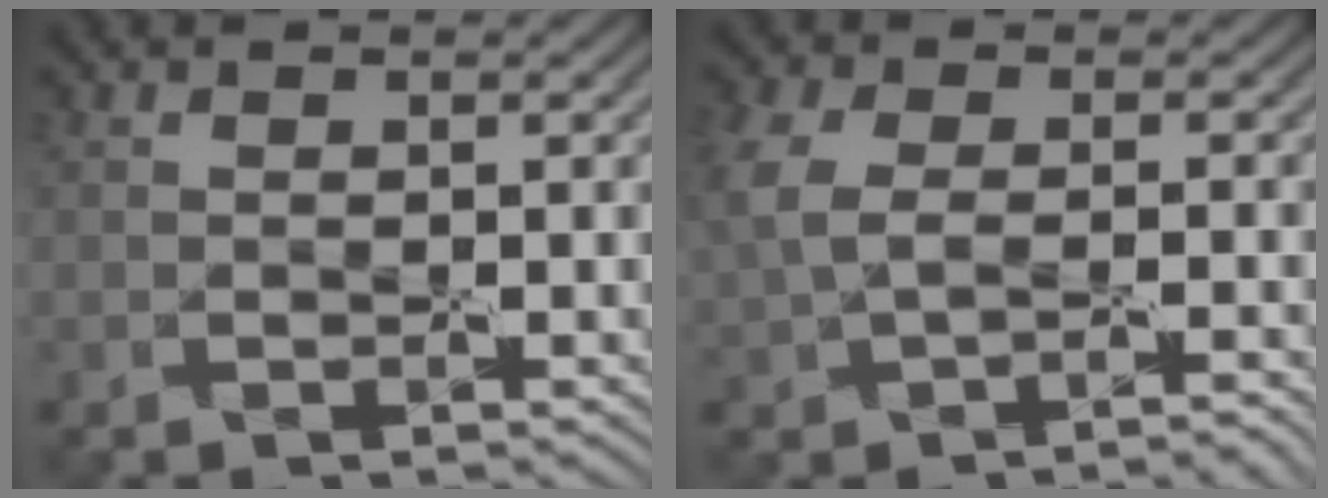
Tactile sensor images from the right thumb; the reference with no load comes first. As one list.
[{"total": 4.1, "force": [-0.7, 2.3, 3.3], "torque": [-0.084, -0.002, -0.013]}]